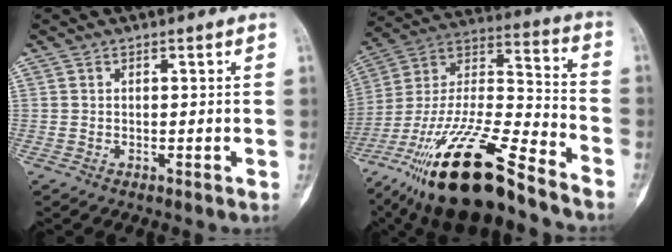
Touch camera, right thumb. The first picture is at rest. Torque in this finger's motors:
{"motor_torque": [3.58, 1.43, 1.27, -1.50, 0.71]}